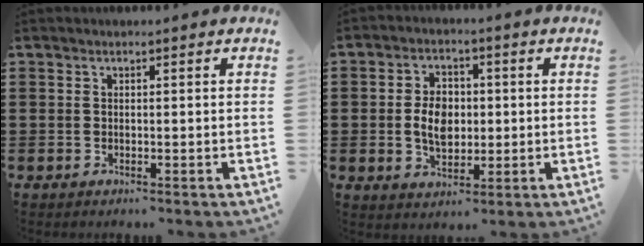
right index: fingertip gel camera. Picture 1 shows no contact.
{"total": 5.9, "force": [-0.1, 4.0, 4.4], "torque": [-0.090, 0.007, -0.007]}